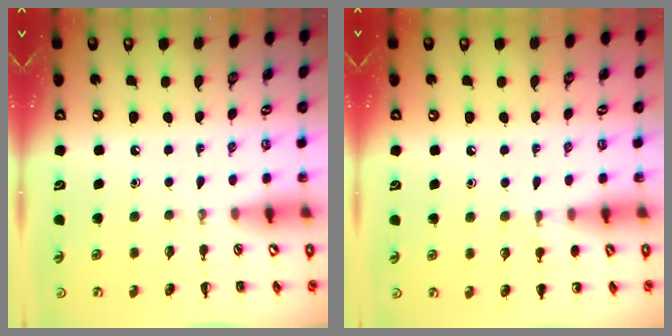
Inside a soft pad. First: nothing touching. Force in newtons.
{"total": 5.5, "press": 5.2, "slide": 1.8}